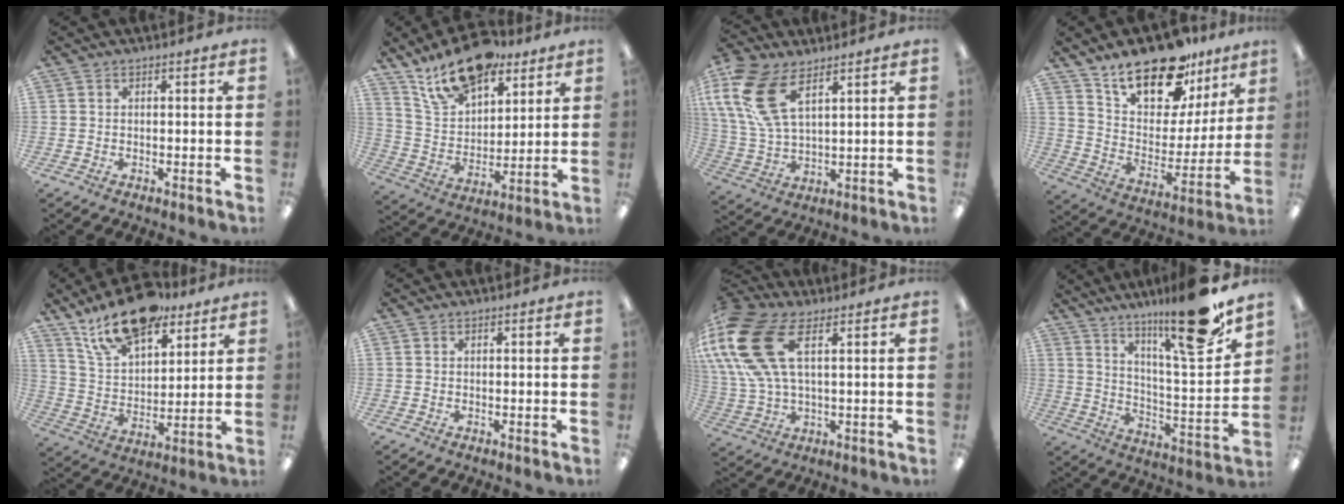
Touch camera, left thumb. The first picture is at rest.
{"total": 17.0, "force": [12.2, 8.5, 8.3], "torque": [-0.142, -0.059, 0.219]}
{"total": 16.0, "force": [8.2, 7.1, 11.7], "torque": [-0.267, -0.027, 0.146]}
{"total": 19.8, "force": [14.9, 9.0, 9.5], "torque": [-0.162, -0.092, 0.263]}
{"total": 17.7, "force": [12.6, 8.2, 9.2], "torque": [-0.156, -0.060, 0.224]}
{"total": 0.0}
{"total": 19.3, "force": [7.4, 8.8, 15.5], "torque": [-0.332, -0.013, 0.131]}
{"total": 20.1, "force": [15.3, 3.6, 12.6], "torque": [-0.184, -0.109, 0.239]}